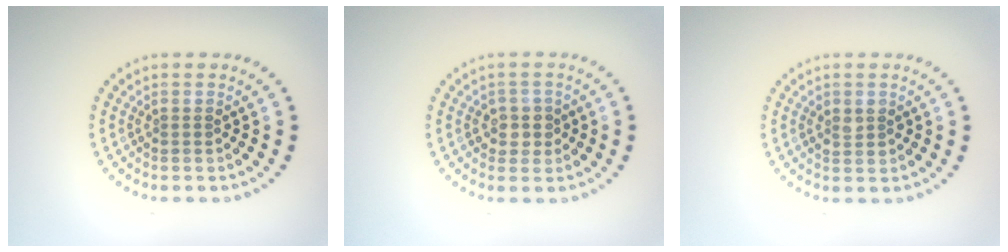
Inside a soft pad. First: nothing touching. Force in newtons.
{"total": 1.9, "press": 1.8, "slide": 0.8}
{"total": 1.4, "press": 1.4, "slide": 0.0}